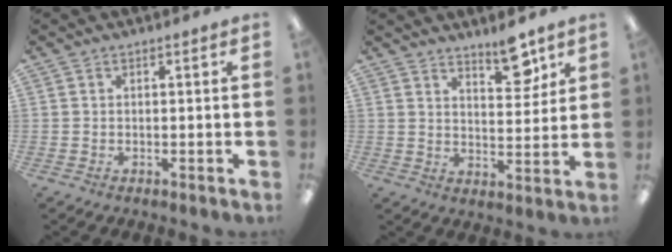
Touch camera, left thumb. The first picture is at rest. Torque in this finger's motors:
{"motor_torque": [-0.26, 0.10, -0.32, 0.01, 0.06]}